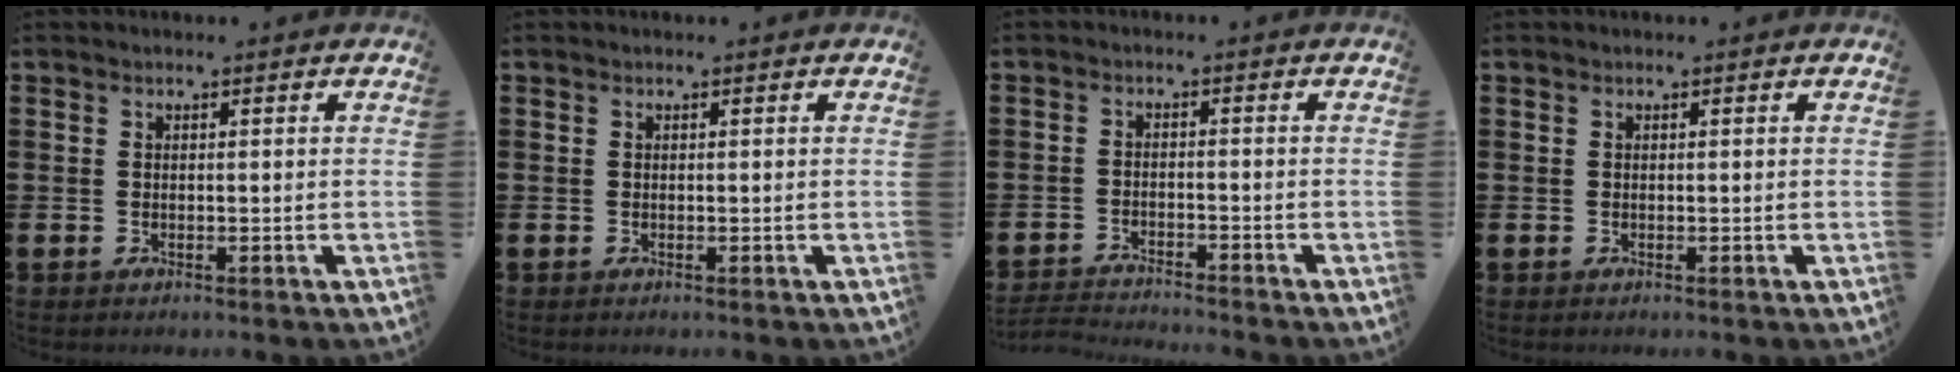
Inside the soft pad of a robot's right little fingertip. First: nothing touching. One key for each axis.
{"total": 0.0}
{"total": 2.4, "fx": -2.4, "fy": -0.2, "fz": 0.1, "tx": -0.002, "ty": 0.001, "tz": -0.051}
{"total": 0.0}